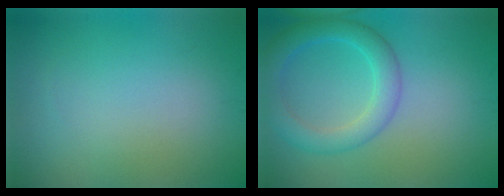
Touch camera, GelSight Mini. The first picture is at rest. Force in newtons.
{"total": 4.5, "press": 4.5, "slide": 0.4}